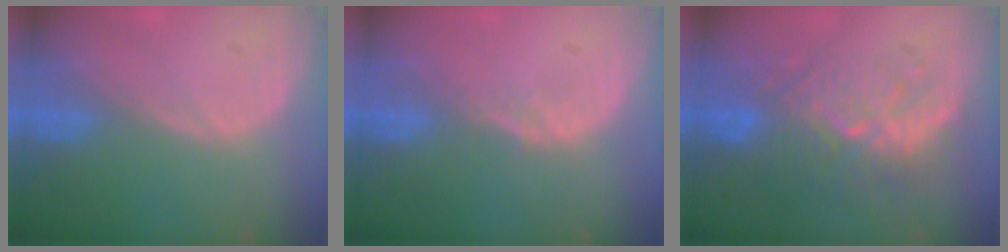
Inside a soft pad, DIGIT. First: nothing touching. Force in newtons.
{"total": 1.5, "press": 1.2, "slide": 0.9}
{"total": 9.2, "press": 8.8, "slide": 2.6}